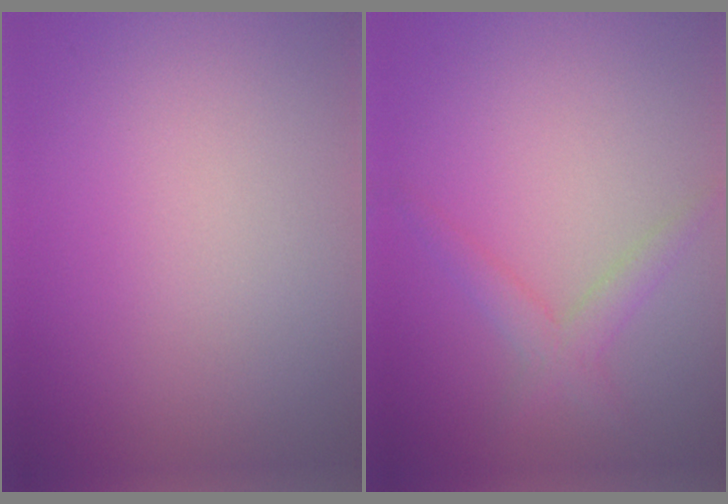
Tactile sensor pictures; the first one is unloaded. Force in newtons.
{"total": 2.1, "press": 2.1, "slide": 0.1}